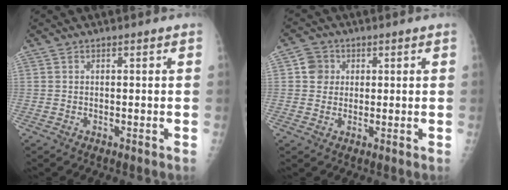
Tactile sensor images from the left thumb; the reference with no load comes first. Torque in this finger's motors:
{"motor_torque": [0.31, 0.02, 0.05, -0.14, 0.05]}